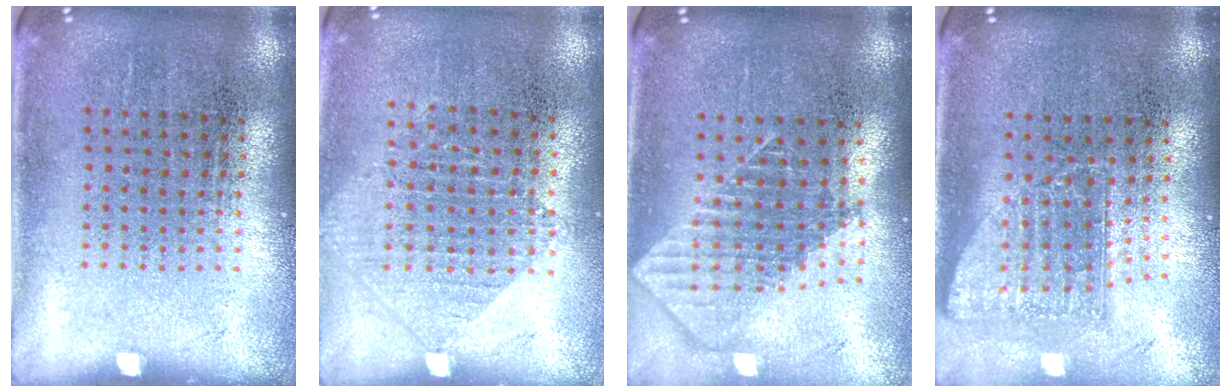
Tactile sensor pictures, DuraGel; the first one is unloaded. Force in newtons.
{"total": 0.9, "press": 0.9, "slide": 0.3}
{"total": 1.9, "press": 1.5, "slide": 1.2}
{"total": 1.7, "press": 1.2, "slide": 1.2}